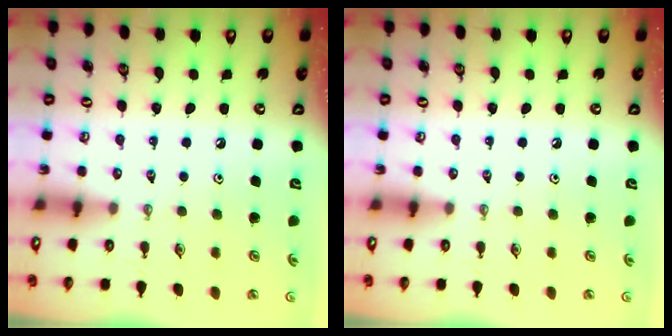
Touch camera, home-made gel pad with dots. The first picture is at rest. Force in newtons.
{"total": 0.0}